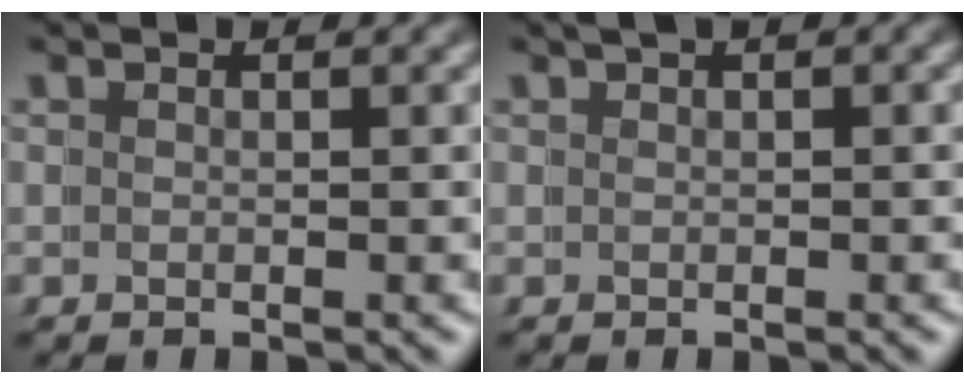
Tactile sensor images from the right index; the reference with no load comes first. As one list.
[{"total": 0.7, "force": [0.4, 0.0, 0.5], "torque": [-0.006, 0.009, 0.002]}]